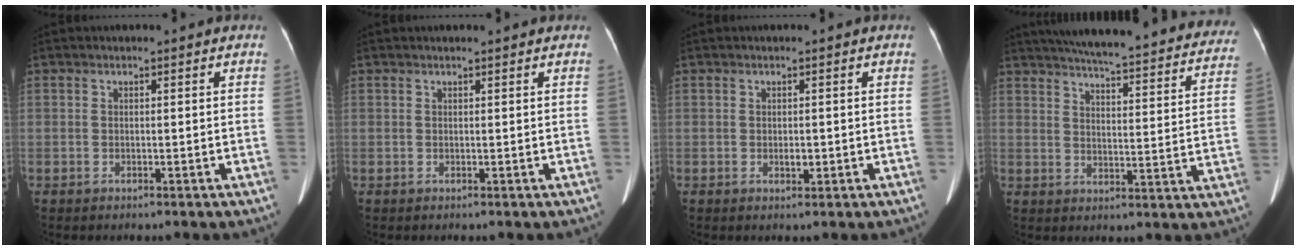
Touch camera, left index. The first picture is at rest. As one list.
[{"total": 1.6, "force": [1.5, 0.1, 0.8], "torque": [-0.010, 0.017, 0.021]}, {"total": 1.1, "force": [-0.1, 0.6, 0.9], "torque": [-0.016, -0.001, 0.001]}, {"total": 32.5, "force": [29.1, 4.6, 13.8], "torque": [-0.208, -0.057, 0.345]}]